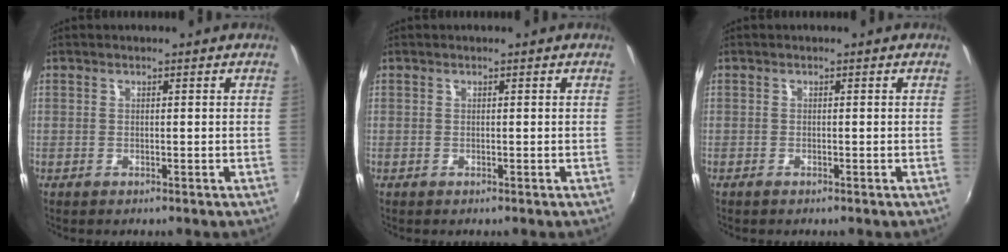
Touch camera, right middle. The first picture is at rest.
{"total": 0.0}
{"total": 0.6, "force": [-0.5, 0.2, 0.2], "torque": [-0.006, -0.003, -0.011]}